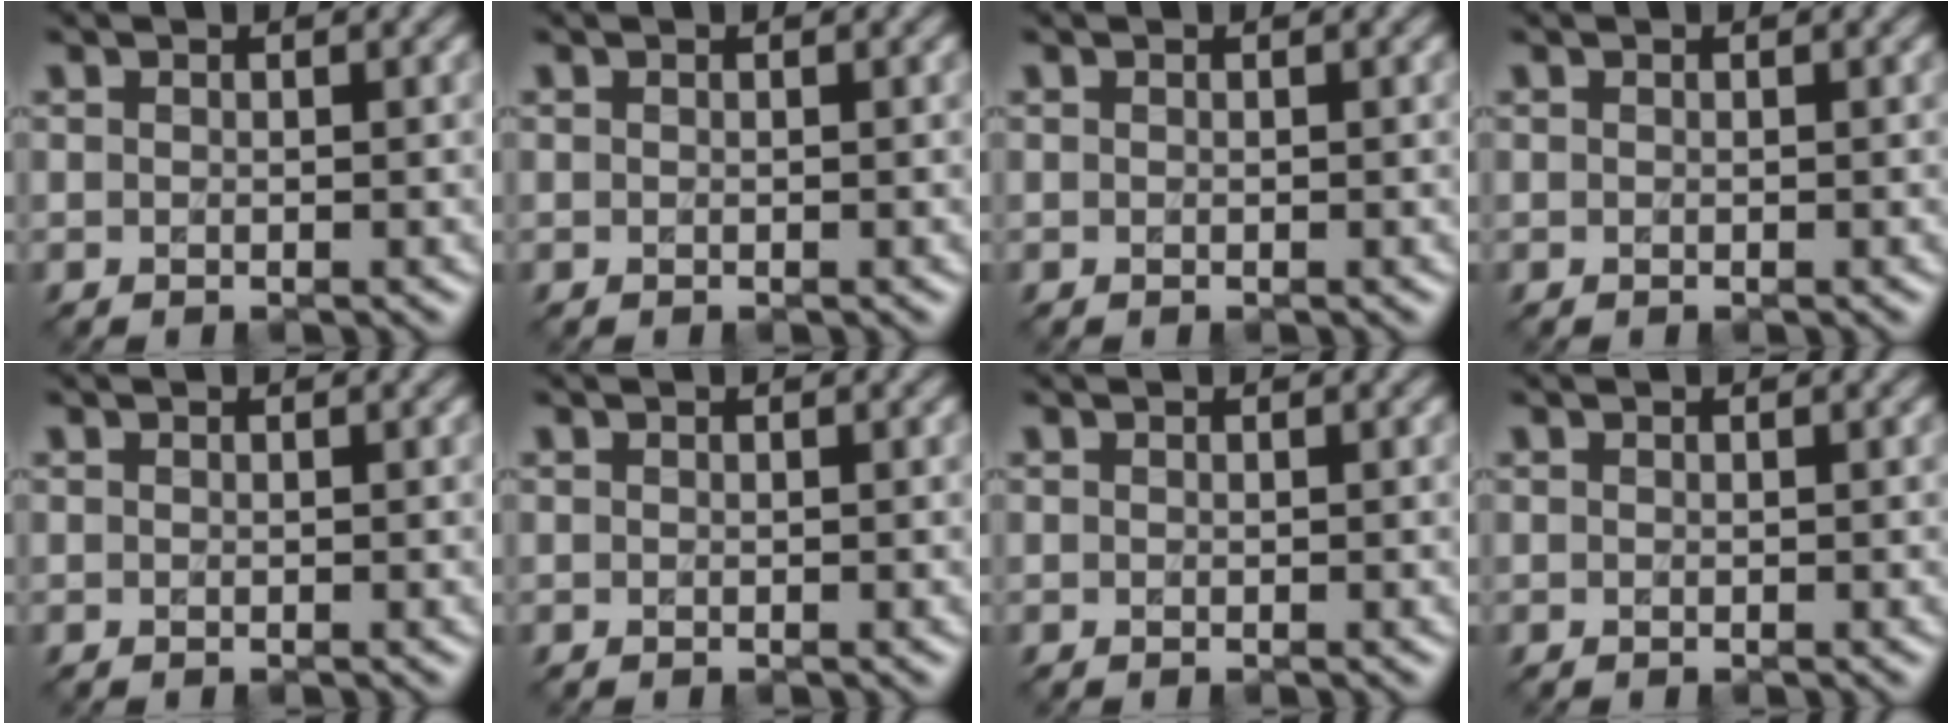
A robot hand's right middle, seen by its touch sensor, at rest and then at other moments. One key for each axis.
{"total": 0.0}
{"total": 0.0}
{"total": 0.0}
{"total": 0.0}
{"total": 0.0}
{"total": 0.0}
{"total": 0.0}